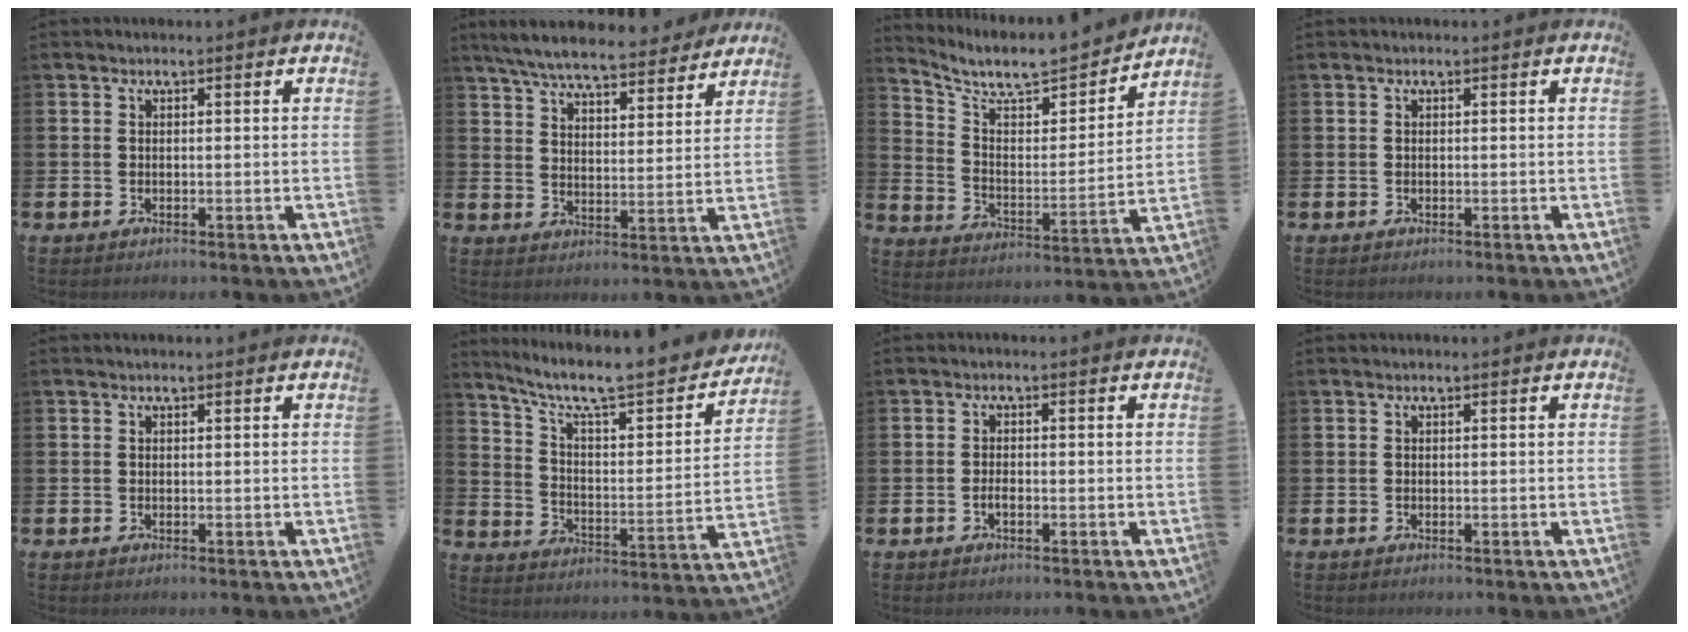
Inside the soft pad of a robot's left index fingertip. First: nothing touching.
{"total": 7.3, "force": [6.8, 1.1, 2.3], "torque": [-0.068, -0.041, 0.120]}
{"total": 7.8, "force": [6.9, 2.3, 2.7], "torque": [-0.086, -0.055, 0.116]}
{"total": 0.0}
{"total": 0.0}
{"total": 9.0, "force": [7.4, 1.9, 4.7], "torque": [-0.111, -0.061, 0.117]}
{"total": 1.2, "force": [-0.6, 0.5, 1.0], "torque": [-0.015, -0.002, -0.012]}
{"total": 0.0}